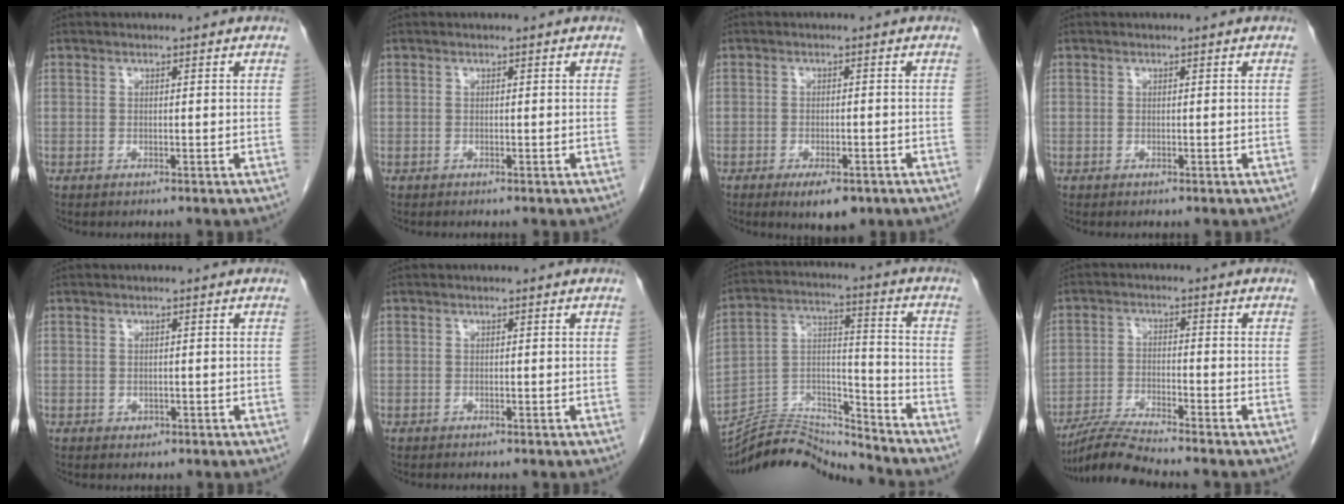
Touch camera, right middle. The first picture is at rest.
{"total": 0.0}
{"total": 5.2, "force": [-3.2, 1.8, 3.6], "torque": [-0.052, -0.006, -0.043]}
{"total": 0.0}
{"total": 0.7, "force": [-0.2, 0.6, 0.3], "torque": [-0.003, 0.001, -0.001]}
{"total": 0.0}
{"total": 14.8, "force": [-14.8, 0.0, 1.0], "torque": [-0.022, 0.038, -0.263]}
{"total": 6.6, "force": [-6.0, -1.3, 2.3], "torque": [-0.050, -0.023, -0.117]}